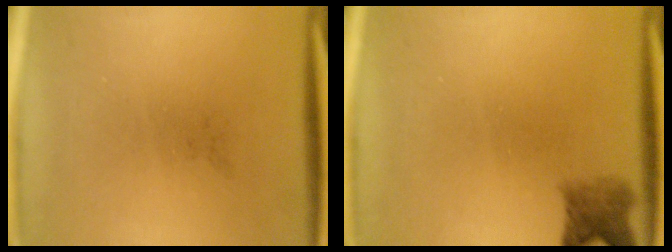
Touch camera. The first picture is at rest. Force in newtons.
{"total": 3.1}